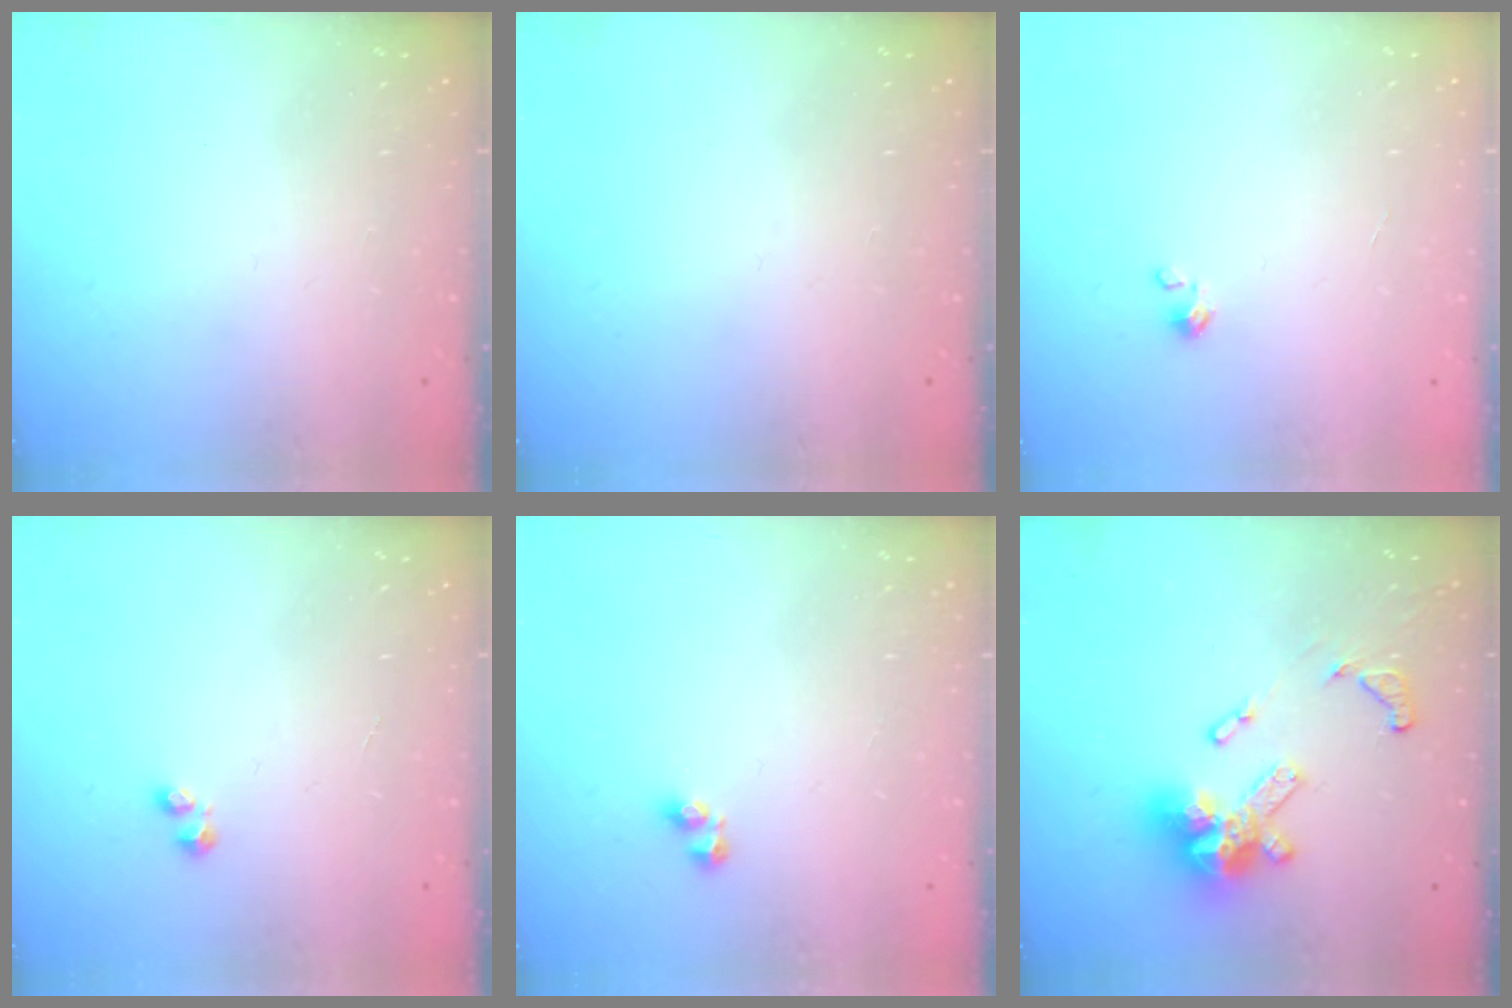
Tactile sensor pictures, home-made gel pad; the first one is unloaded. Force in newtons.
{"total": 0.0}
{"total": 0.0}
{"total": 1.2, "press": 1.1, "slide": 0.5}
{"total": 2.8, "press": 2.8, "slide": 0.1}
{"total": 15.5, "press": 15.4, "slide": 1.6}